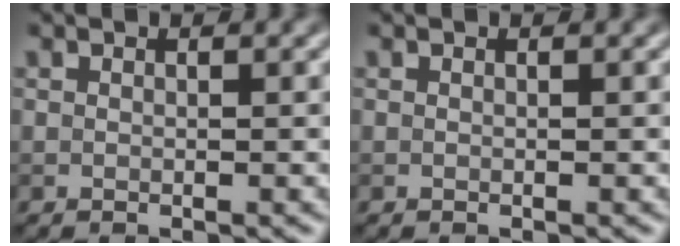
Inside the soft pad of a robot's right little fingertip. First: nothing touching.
{"total": 0.0}